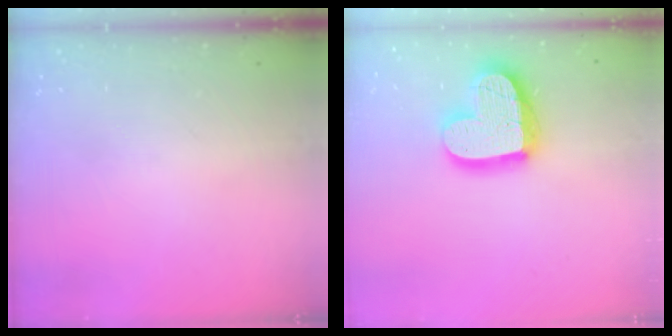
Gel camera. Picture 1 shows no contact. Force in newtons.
{"total": 19.6, "press": 19.5, "slide": 1.4}